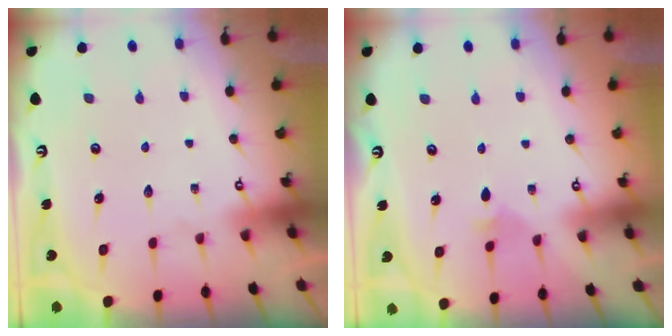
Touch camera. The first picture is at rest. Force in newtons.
{"total": 1.7, "press": 1.6, "slide": 0.5}